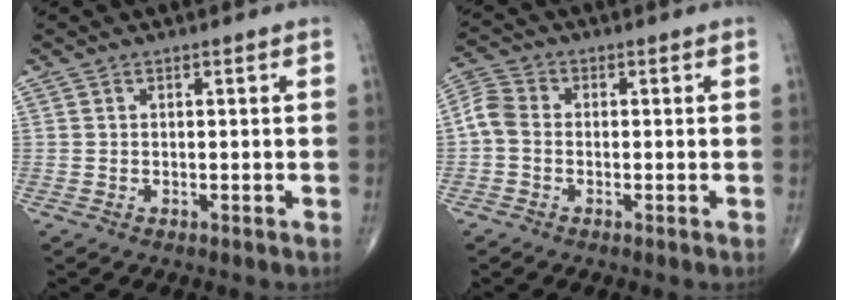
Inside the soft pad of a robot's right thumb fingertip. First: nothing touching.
{"total": 4.8, "force": [-0.7, 3.5, 3.2], "torque": [-0.067, 0.014, -0.028]}